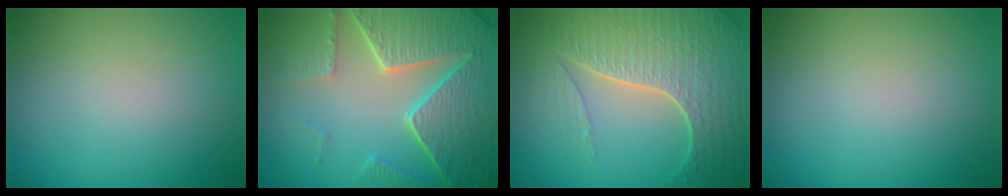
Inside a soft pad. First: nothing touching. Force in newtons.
{"total": 8.3, "press": 6.2, "slide": 5.6}
{"total": 7.8, "press": 5.7, "slide": 5.3}
{"total": 0.0}